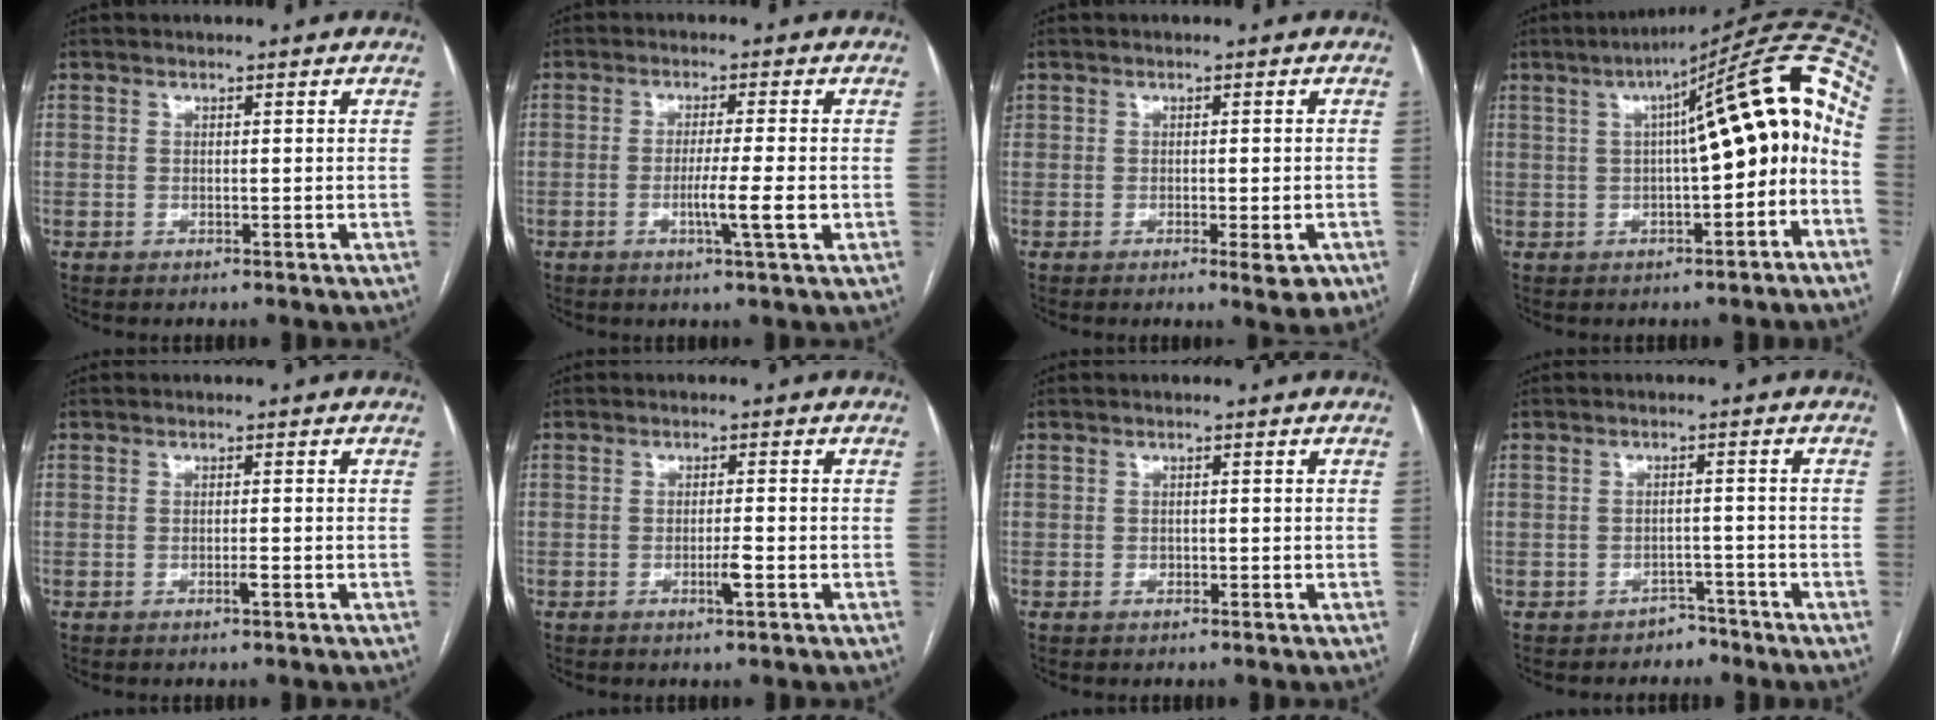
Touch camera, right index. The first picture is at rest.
{"total": 5.2, "force": [-1.4, -0.5, 5.0], "torque": [-0.083, -0.008, -0.021]}
{"total": 3.5, "force": [-1.3, 1.4, 3.0], "torque": [-0.041, 0.002, -0.005]}
{"total": 14.5, "force": [0.7, 2.2, 14.3], "torque": [-0.202, 0.052, 0.009]}
{"total": 1.1, "force": [-0.5, -0.1, 0.9], "torque": [-0.021, -0.001, -0.006]}
{"total": 2.4, "force": [-0.9, 0.0, 2.2], "torque": [-0.041, -0.003, -0.013]}
{"total": 0.7, "force": [-0.3, 0.6, 0.3], "torque": [-0.006, 0.002, -0.004]}
{"total": 2.6, "force": [-2.0, 1.5, -0.3], "torque": [0.003, 0.009, -0.029]}